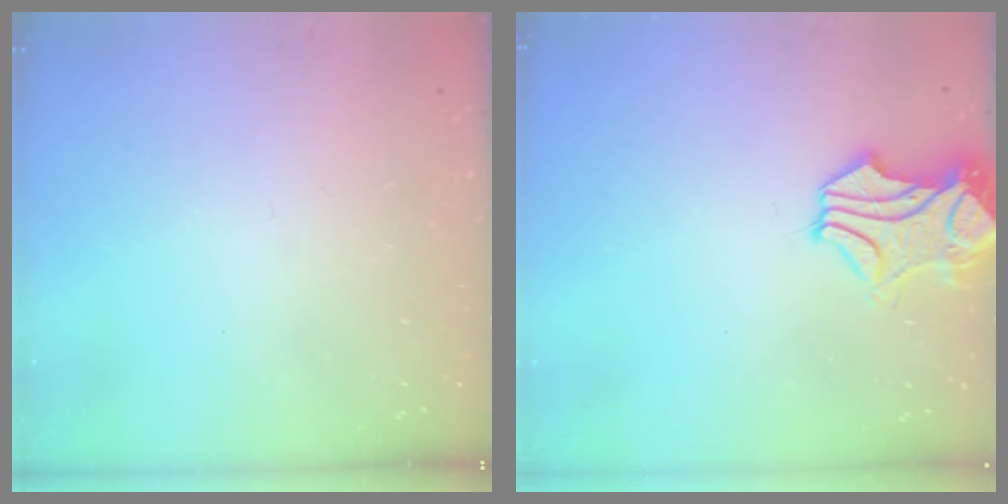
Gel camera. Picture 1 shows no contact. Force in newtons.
{"total": 1.7, "press": 1.1, "slide": 1.2}